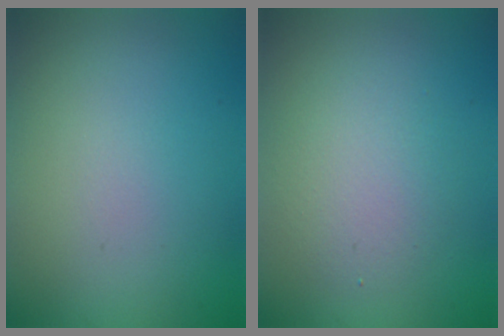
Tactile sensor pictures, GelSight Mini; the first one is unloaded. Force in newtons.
{"total": 3.0, "press": 3.0, "slide": 0.2}